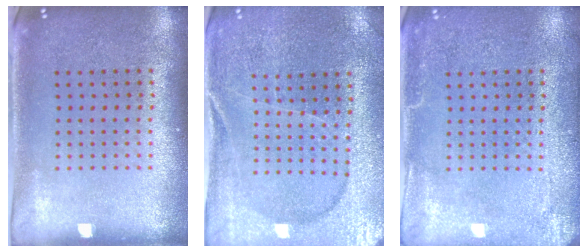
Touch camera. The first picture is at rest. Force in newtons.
{"total": 1.8, "press": 1.8, "slide": 0.2}
{"total": 2.8, "press": 2.8, "slide": 0.3}